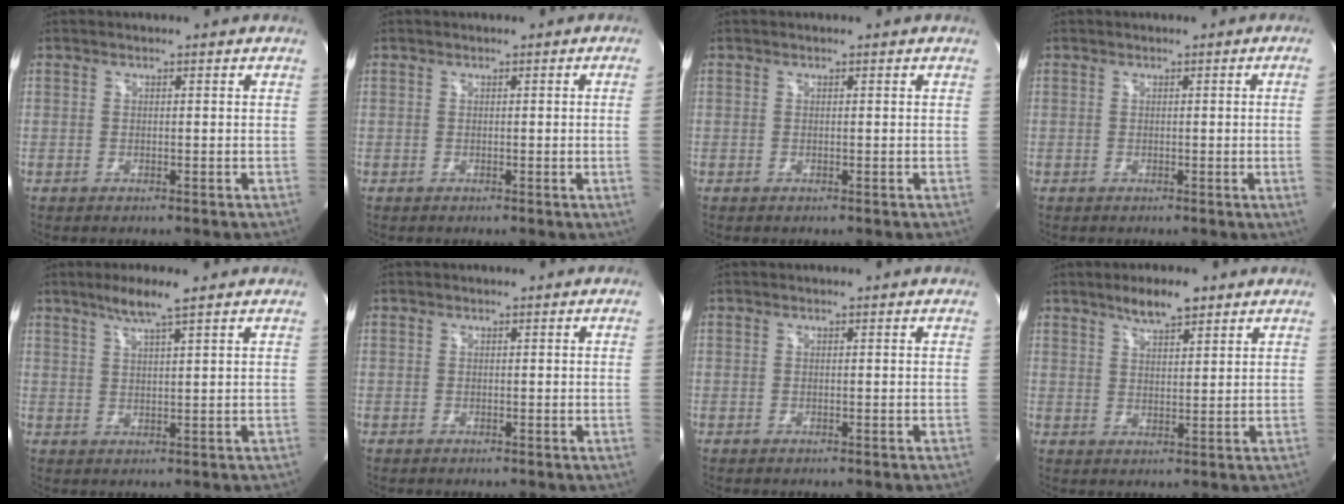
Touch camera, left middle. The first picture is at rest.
{"total": 0.7, "force": [-0.1, -0.4, 0.6], "torque": [-0.013, 0.001, 0.000]}
{"total": 0.0}
{"total": 2.8, "force": [-0.1, -1.4, 2.5], "torque": [-0.032, -0.004, 0.001]}
{"total": 4.8, "force": [3.4, -0.3, 3.4], "torque": [-0.072, 0.002, 0.066]}
{"total": 0.0}
{"total": 0.0}
{"total": 5.4, "force": [4.0, 1.3, 3.4], "torque": [-0.064, 0.004, 0.069]}